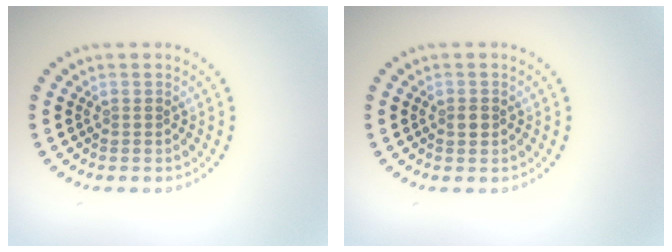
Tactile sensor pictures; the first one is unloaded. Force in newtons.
{"total": 1.0, "press": 1.0, "slide": 0.1}